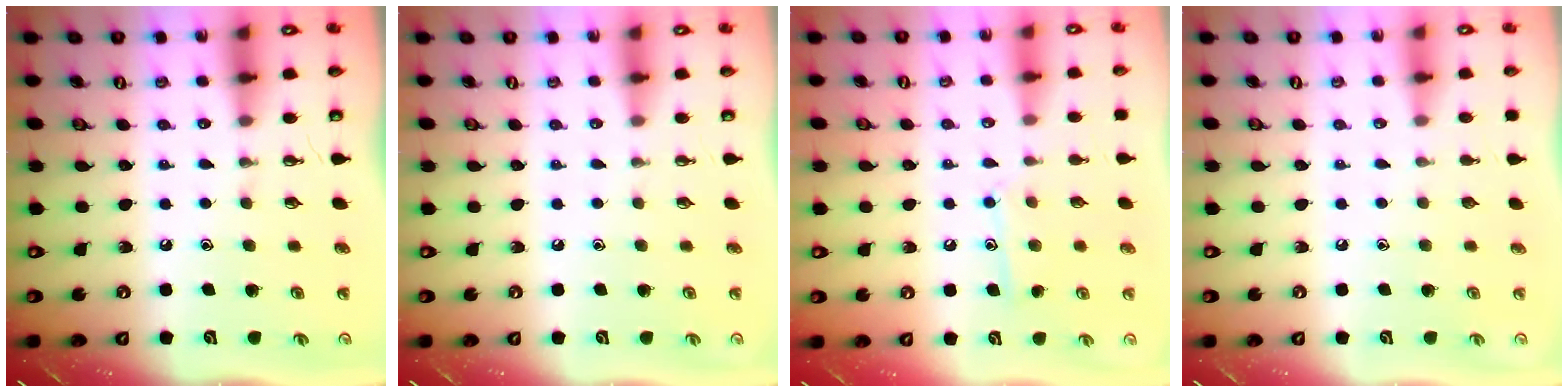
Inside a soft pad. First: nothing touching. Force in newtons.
{"total": 0.0}
{"total": 9.0, "press": 9.0, "slide": 0.7}
{"total": 0.0}